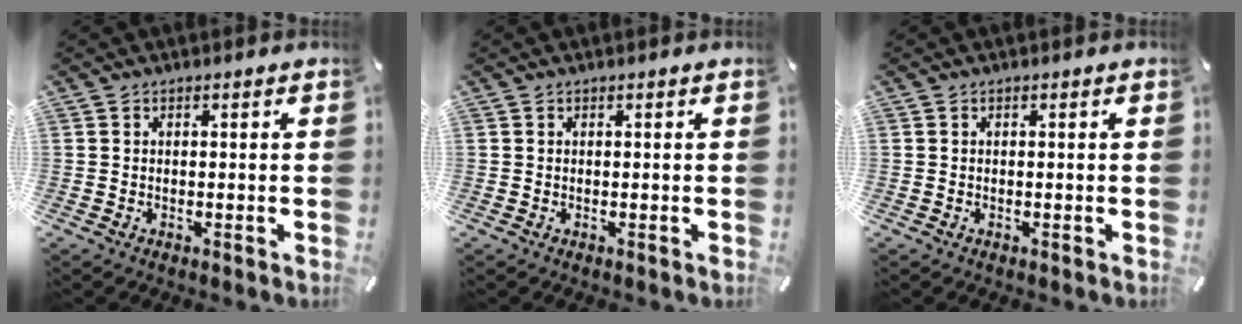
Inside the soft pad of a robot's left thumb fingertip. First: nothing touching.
{"total": 0.0}
{"total": 0.0}